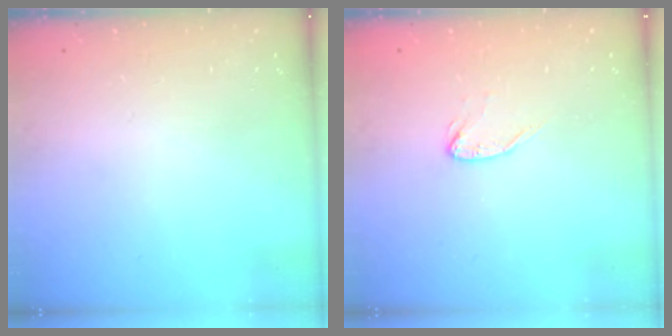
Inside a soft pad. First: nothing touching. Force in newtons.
{"total": 3.5, "press": 3.4, "slide": 0.4}